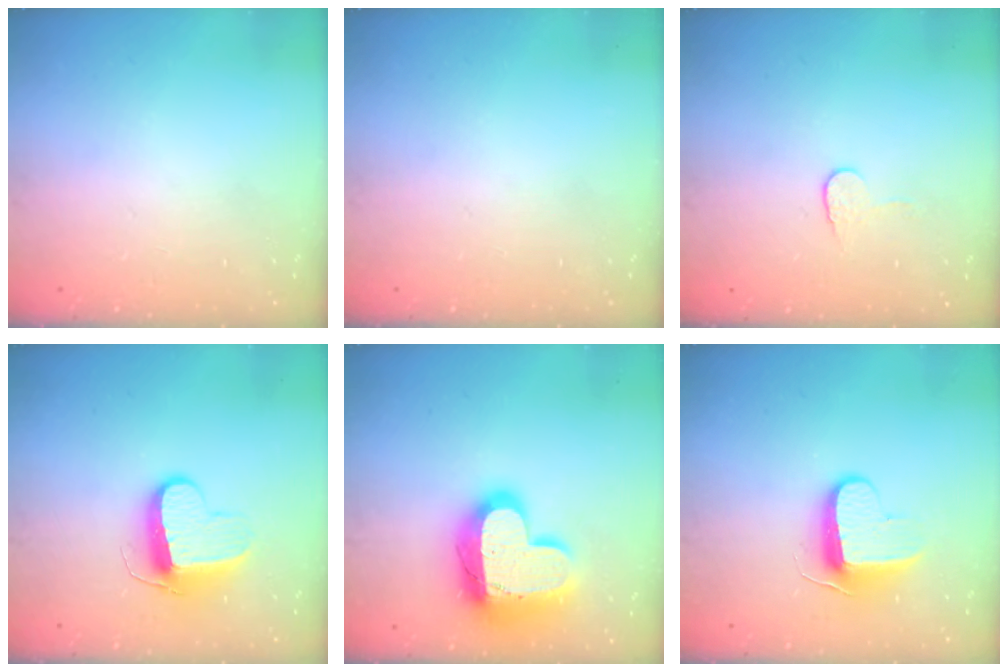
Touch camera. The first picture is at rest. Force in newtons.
{"total": 0.0}
{"total": 5.3, "press": 5.3, "slide": 0.5}
{"total": 10.3, "press": 10.3, "slide": 0.4}
{"total": 20.0, "press": 20.0, "slide": 1.6}
{"total": 9.1, "press": 9.1, "slide": 1.0}